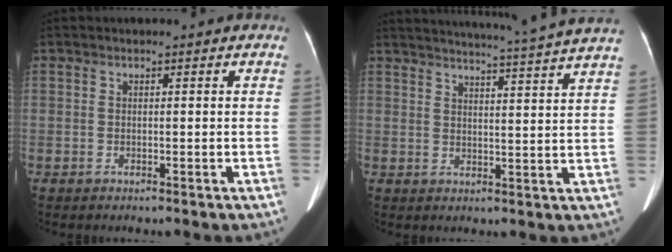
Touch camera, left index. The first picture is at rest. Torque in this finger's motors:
{"motor_torque": [0.53, -1.33, 0.03, 0.08]}